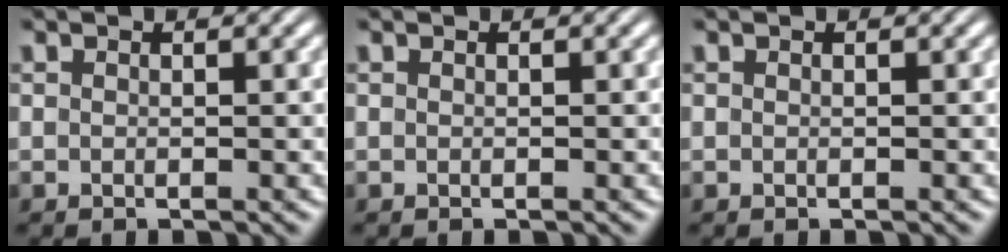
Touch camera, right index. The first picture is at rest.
{"total": 0.0}
{"total": 0.0}